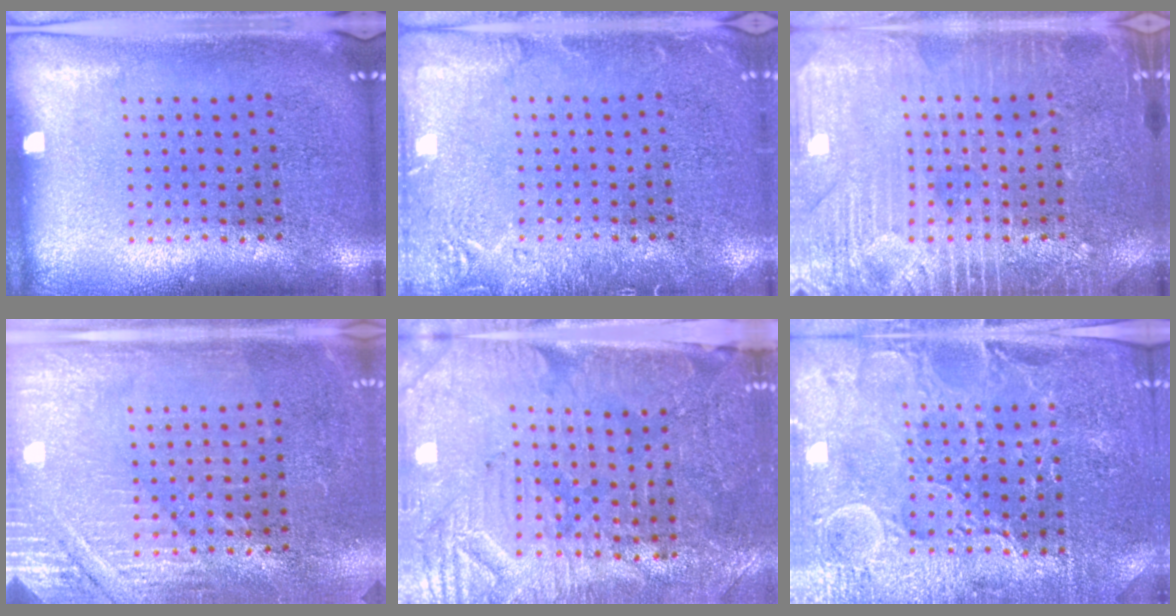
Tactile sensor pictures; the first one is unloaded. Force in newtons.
{"total": 2.4, "press": 2.4, "slide": 0.4}
{"total": 5.2, "press": 5.1, "slide": 0.7}
{"total": 2.9, "press": 2.9, "slide": 0.4}
{"total": 3.5, "press": 3.3, "slide": 1.2}
{"total": 3.9, "press": 3.8, "slide": 1.0}